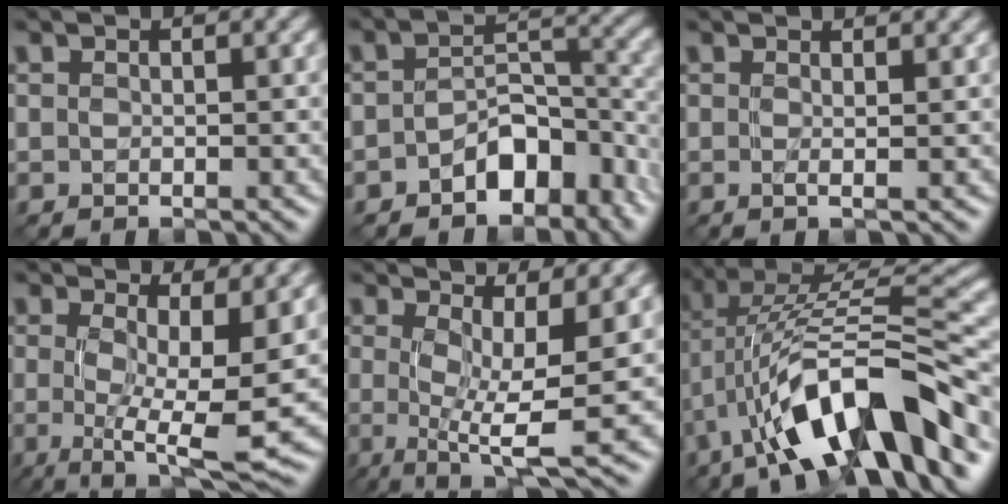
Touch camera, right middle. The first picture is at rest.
{"total": 5.3, "force": [-3.1, 3.0, 3.1], "torque": [-0.037, 0.004, -0.057]}
{"total": 2.4, "force": [0.8, 0.8, 2.1], "torque": [-0.027, 0.004, -0.010]}
{"total": 9.9, "force": [0.8, 2.9, 9.4], "torque": [-0.133, -0.013, 0.012]}
{"total": 9.5, "force": [0.5, 2.6, 9.1], "torque": [-0.138, -0.002, 0.007]}
{"total": 11.9, "force": [-5.1, 4.0, 10.0], "torque": [-0.168, 0.018, -0.099]}